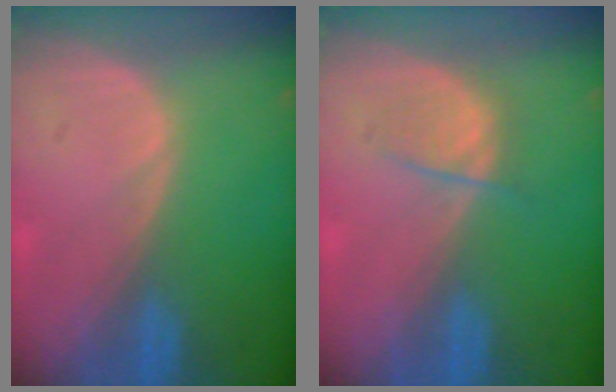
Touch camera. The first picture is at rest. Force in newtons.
{"total": 2.6, "press": 2.5, "slide": 0.5}